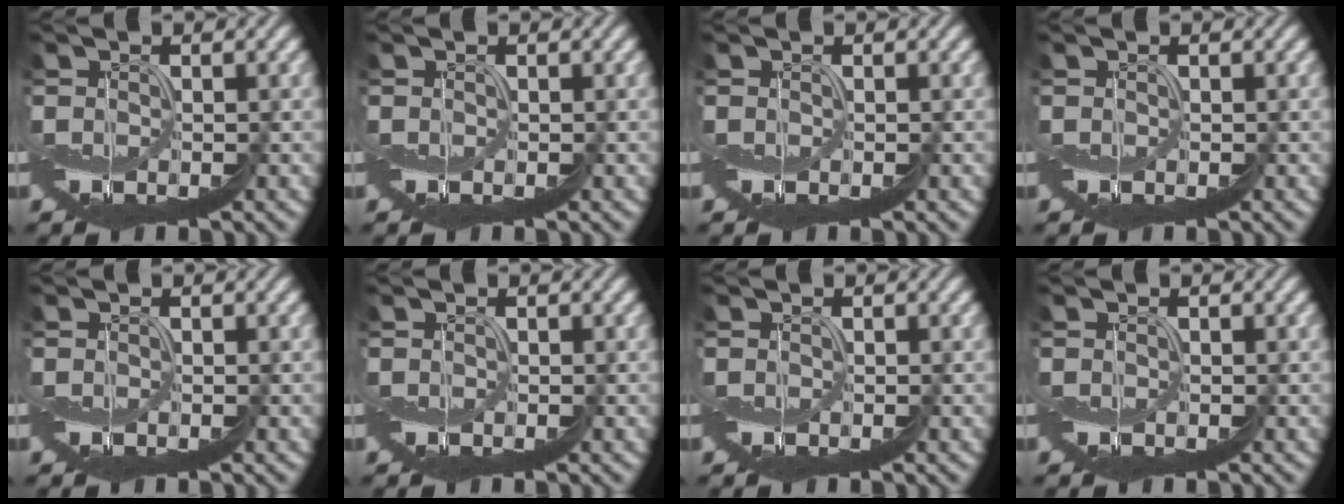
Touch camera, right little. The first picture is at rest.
{"total": 0.0}
{"total": 0.0}
{"total": 0.0}
{"total": 0.0}
{"total": 0.0}
{"total": 0.0}
{"total": 0.0}